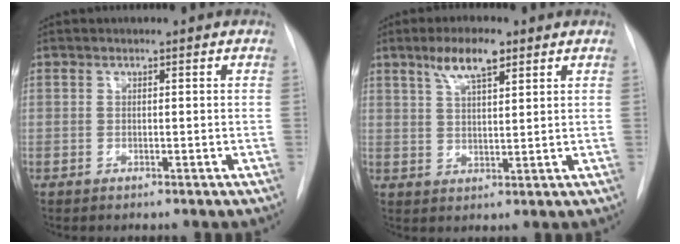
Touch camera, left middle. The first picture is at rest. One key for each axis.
{"total": 6.4, "fx": 4.0, "fy": 1.5, "fz": 4.7, "tx": -0.089, "ty": 0.009, "tz": 0.072}